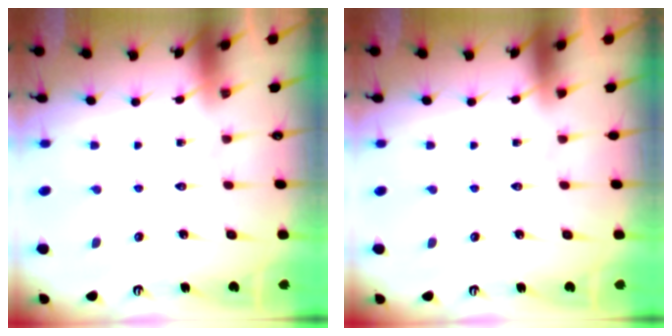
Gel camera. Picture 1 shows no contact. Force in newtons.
{"total": 0.0}